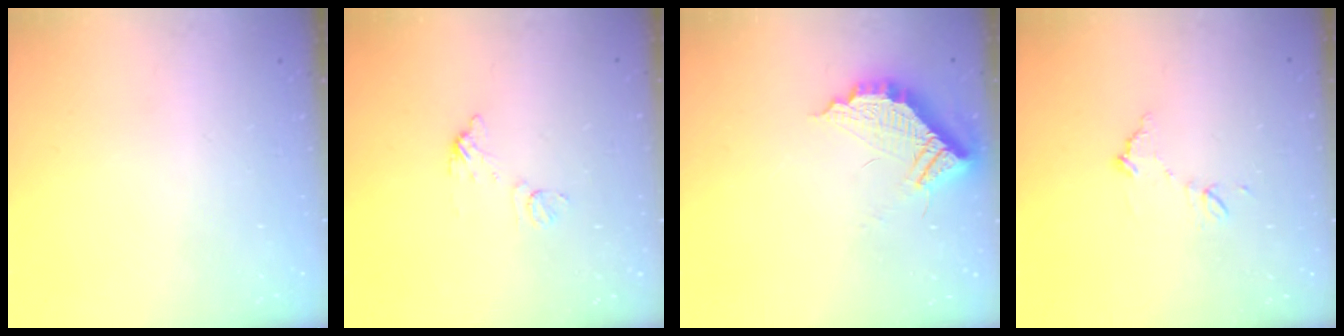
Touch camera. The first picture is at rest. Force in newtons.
{"total": 6.9, "press": 6.8, "slide": 0.5}
{"total": 10.3, "press": 10.3, "slide": 0.6}
{"total": 7.6, "press": 7.6, "slide": 0.4}